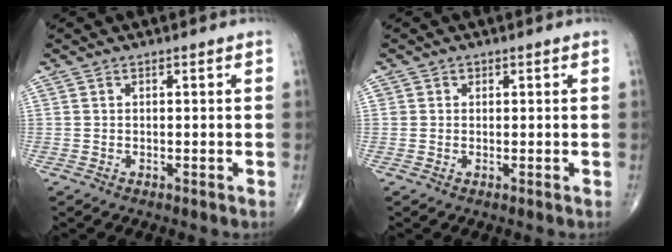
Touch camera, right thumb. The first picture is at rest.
{"total": 0.9, "force": [0.3, 0.9, 0.0], "torque": [0.010, 0.002, 0.001]}